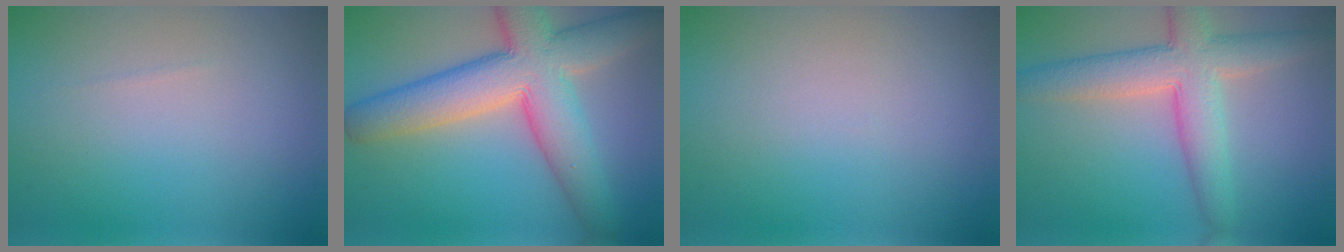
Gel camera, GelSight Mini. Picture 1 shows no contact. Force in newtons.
{"total": 10.3, "press": 10.3, "slide": 0.5}
{"total": 0.0}
{"total": 6.5, "press": 6.4, "slide": 0.4}